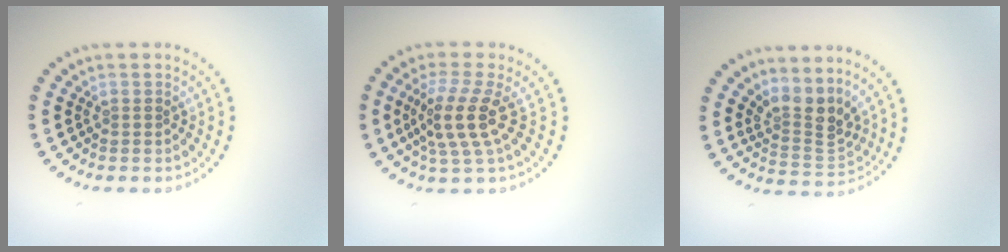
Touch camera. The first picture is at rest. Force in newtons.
{"total": 3.8, "press": 3.1, "slide": 2.2}
{"total": 3.4, "press": 2.3, "slide": 2.5}